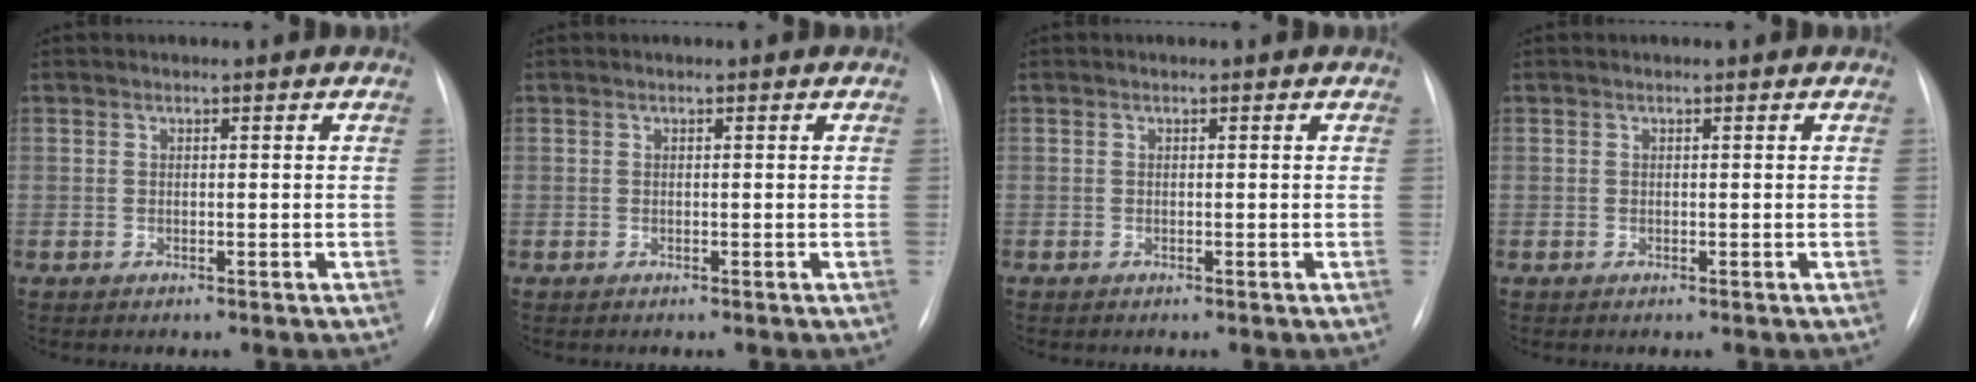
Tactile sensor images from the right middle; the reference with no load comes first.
{"total": 0.0}
{"total": 0.0}
{"total": 0.0}